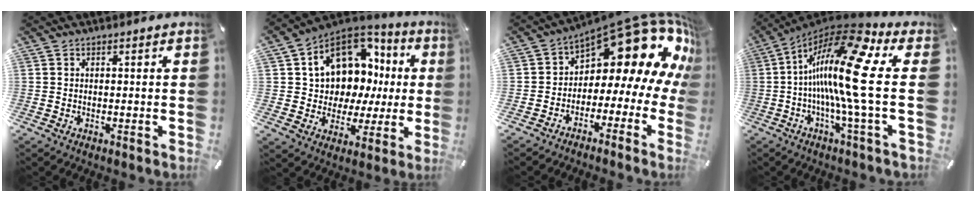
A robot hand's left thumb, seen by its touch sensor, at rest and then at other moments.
{"total": 12.9, "force": [5.0, 10.4, 5.9], "torque": [-0.105, -0.047, 0.102]}
{"total": 17.9, "force": [10.0, 8.8, 12.0], "torque": [-0.169, -0.083, 0.165]}
{"total": 21.2, "force": [0.9, 2.8, 21.0], "torque": [-0.427, -0.018, -0.003]}